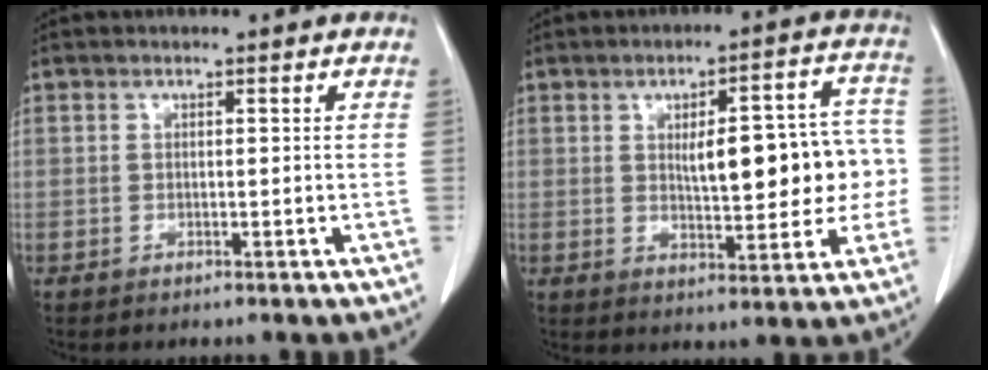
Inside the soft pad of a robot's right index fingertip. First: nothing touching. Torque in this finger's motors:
{"motor_torque": [0.57, 0.19, 0.28, 0.07]}